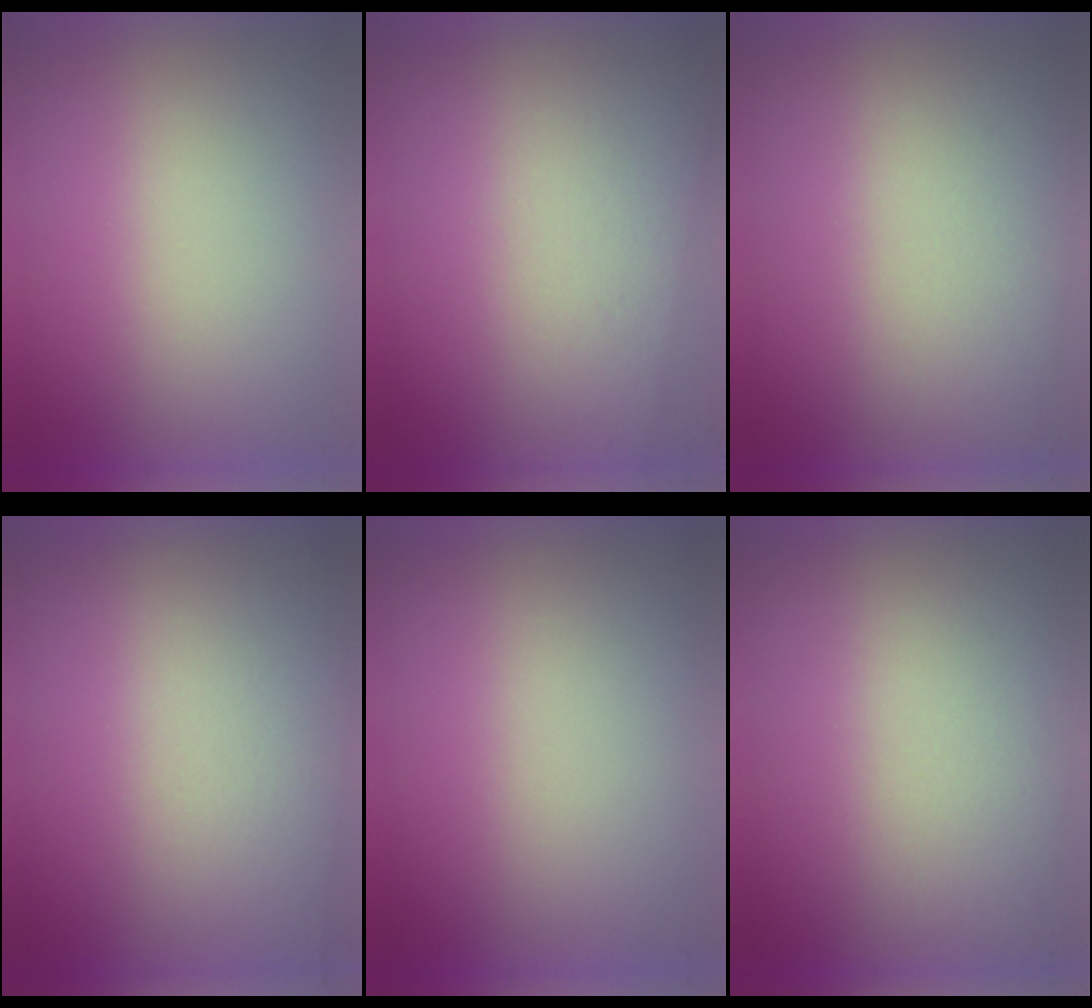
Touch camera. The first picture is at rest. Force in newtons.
{"total": 3.1}
{"total": 1.4}
{"total": 2.9}
{"total": 0.0}
{"total": 1.4}